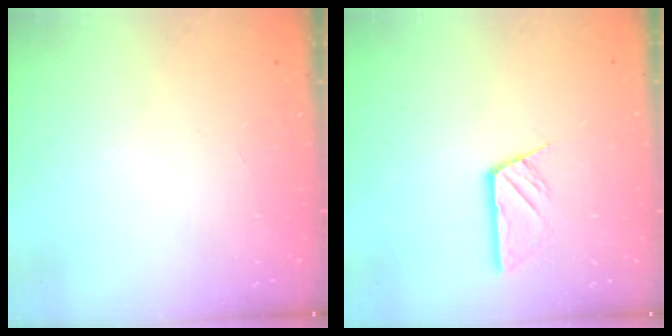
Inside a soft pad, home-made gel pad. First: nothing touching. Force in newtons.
{"total": 4.8, "press": 4.8, "slide": 0.3}